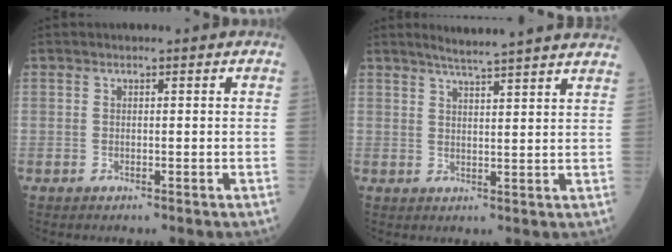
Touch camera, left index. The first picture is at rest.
{"total": 12.0, "force": [10.9, -0.6, 4.9], "torque": [-0.073, 0.001, 0.129]}